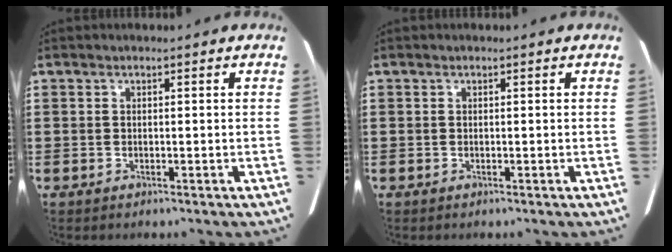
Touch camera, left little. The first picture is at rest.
{"total": 0.0}